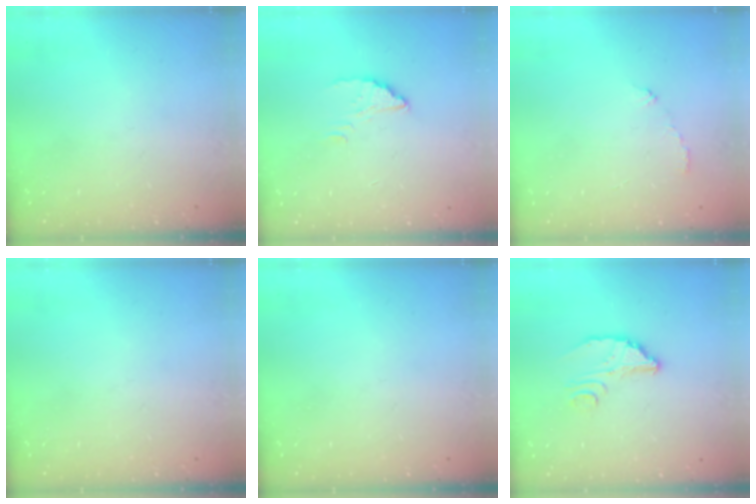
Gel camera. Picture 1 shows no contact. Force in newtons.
{"total": 2.2, "press": 2.2, "slide": 0.2}
{"total": 3.6, "press": 3.6, "slide": 0.3}
{"total": 0.0}
{"total": 0.0}
{"total": 4.2, "press": 4.2, "slide": 0.2}